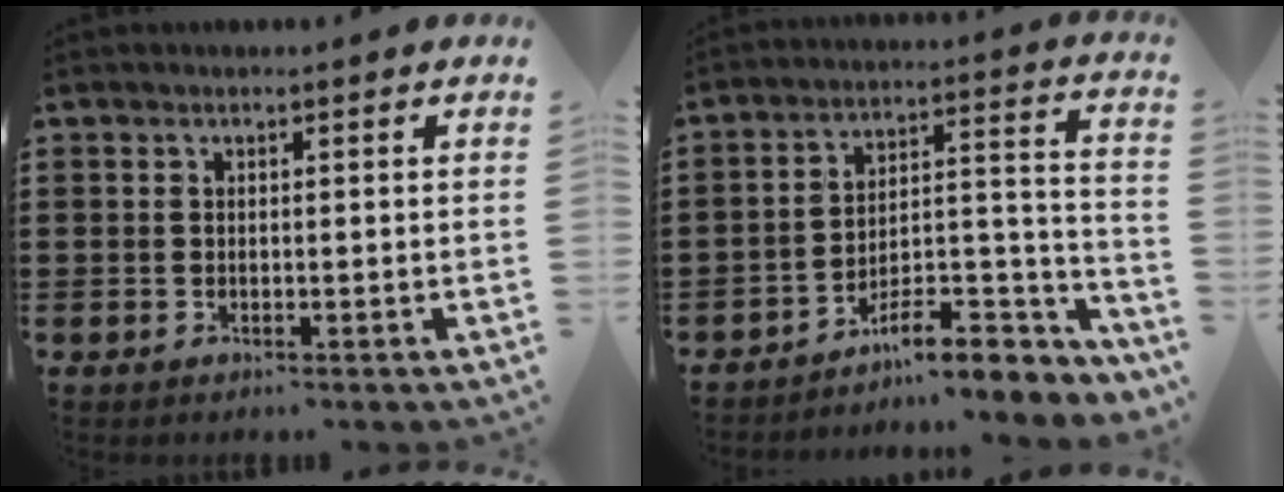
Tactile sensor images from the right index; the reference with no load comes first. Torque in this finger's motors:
{"motor_torque": [0.98, 1.16, -0.08, -0.16]}